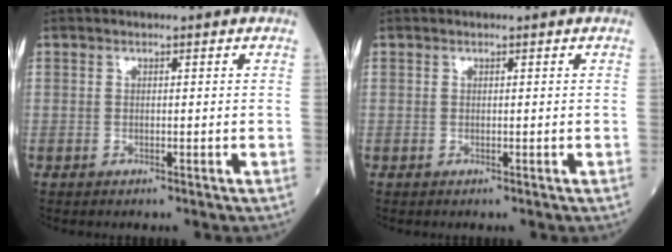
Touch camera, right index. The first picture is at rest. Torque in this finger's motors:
{"motor_torque": [0.00, 0.06, 0.04, -0.01]}